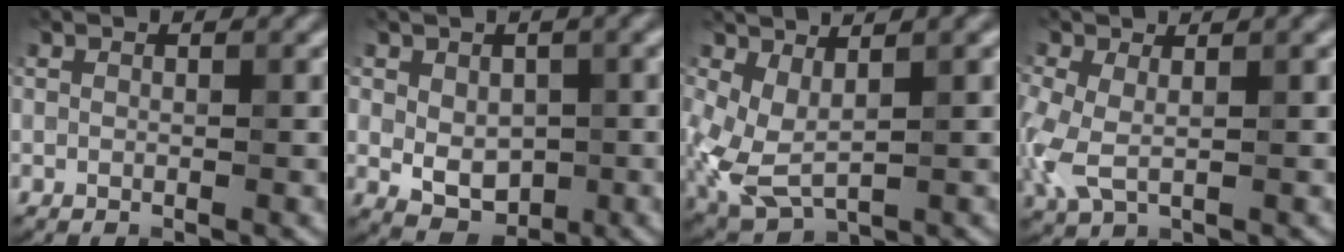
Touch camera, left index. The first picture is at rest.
{"total": 3.0, "force": [-0.5, 2.3, 1.9], "torque": [-0.034, -0.010, -0.005]}
{"total": 3.4, "force": [0.0, 1.7, 2.9], "torque": [-0.083, -0.015, 0.005]}
{"total": 3.0, "force": [-0.6, 1.8, 2.3], "torque": [-0.074, -0.003, -0.017]}